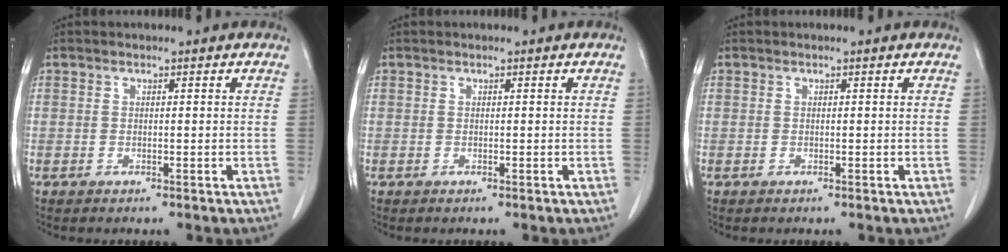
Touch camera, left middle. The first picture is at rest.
{"total": 0.0}
{"total": 0.0}